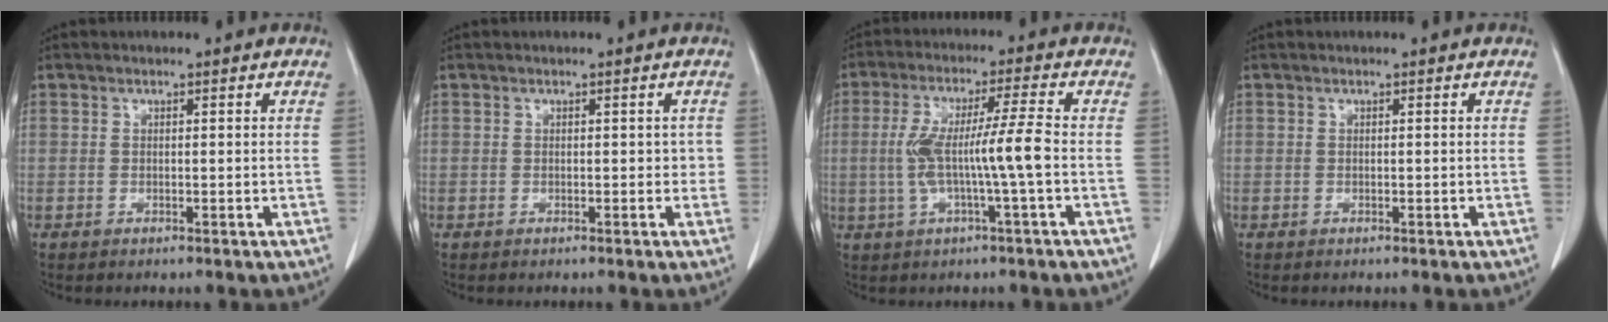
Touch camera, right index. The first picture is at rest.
{"total": 1.2, "force": [-0.1, 1.0, 0.7], "torque": [0.000, 0.011, -0.001]}
{"total": 8.7, "force": [-1.0, -0.5, 8.6], "torque": [-0.174, 0.015, -0.018]}
{"total": 0.0}